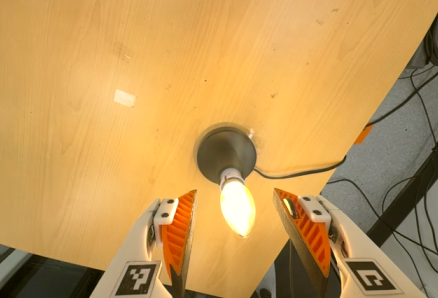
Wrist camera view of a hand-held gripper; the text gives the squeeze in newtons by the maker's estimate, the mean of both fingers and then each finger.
{"total": 0.0}